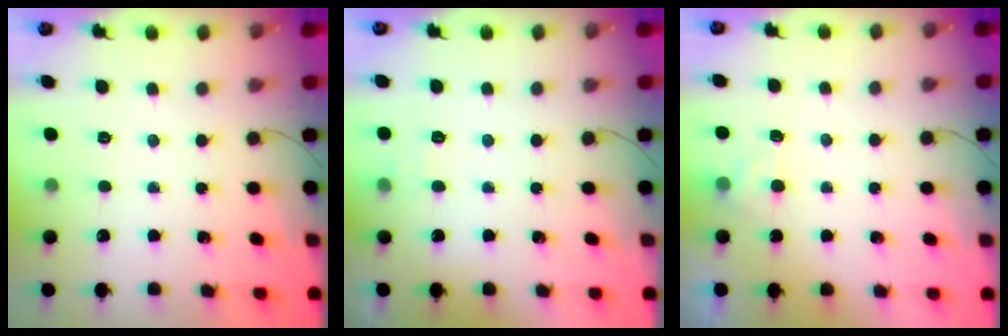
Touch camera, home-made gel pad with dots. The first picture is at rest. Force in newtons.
{"total": 3.1, "press": 2.7, "slide": 1.6}
{"total": 2.5, "press": 2.0, "slide": 1.5}